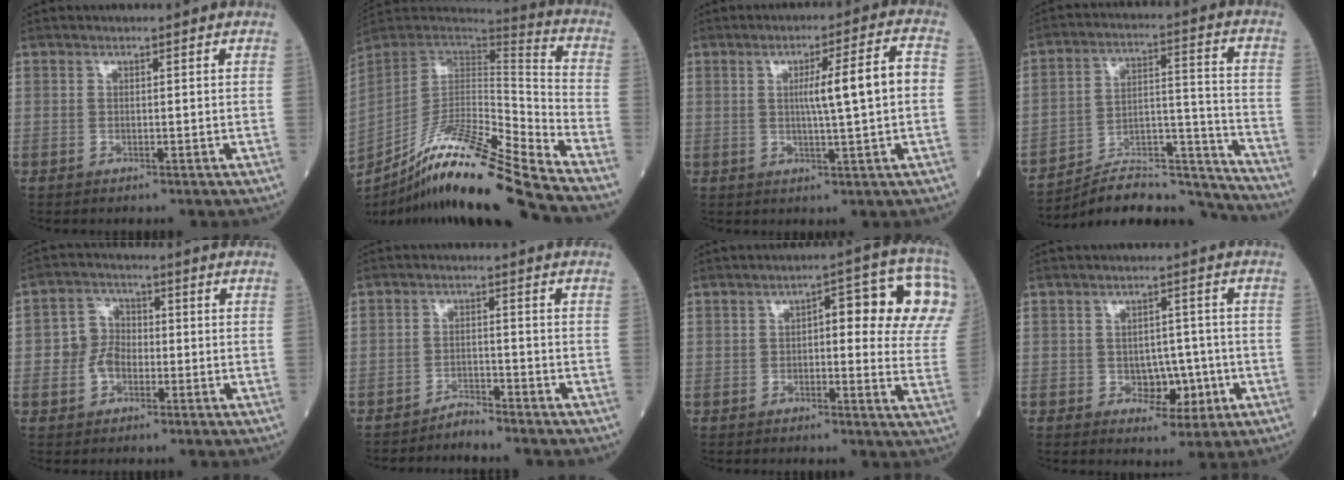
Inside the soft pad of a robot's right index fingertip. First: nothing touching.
{"total": 22.4, "force": [-18.0, -0.8, 13.4], "torque": [-0.243, -0.022, -0.327]}
{"total": 8.1, "force": [0.4, -0.3, 8.1], "torque": [-0.123, 0.010, 0.006]}
{"total": 17.1, "force": [-16.7, 1.4, 3.4], "torque": [-0.052, 0.036, -0.267]}
{"total": 4.5, "force": [-1.2, 3.8, 2.2], "torque": [-0.042, 0.017, -0.024]}
{"total": 2.6, "force": [-2.6, -0.2, -0.1], "torque": [0.005, -0.011, -0.046]}
{"total": 14.6, "force": [3.9, 4.4, 13.4], "torque": [-0.161, 0.030, 0.038]}
{"total": 5.3, "force": [-1.4, 3.4, 3.8], "torque": [-0.044, 0.008, -0.013]}